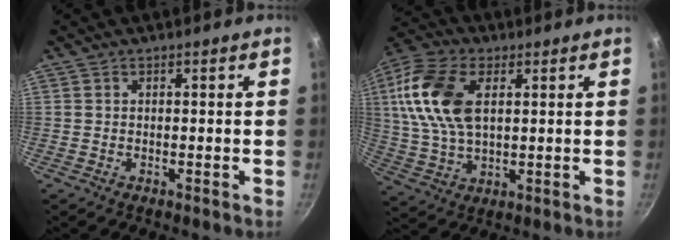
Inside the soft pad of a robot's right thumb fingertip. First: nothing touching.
{"total": 15.7, "force": [4.0, 9.0, 12.2], "torque": [-0.236, 0.002, 0.072]}